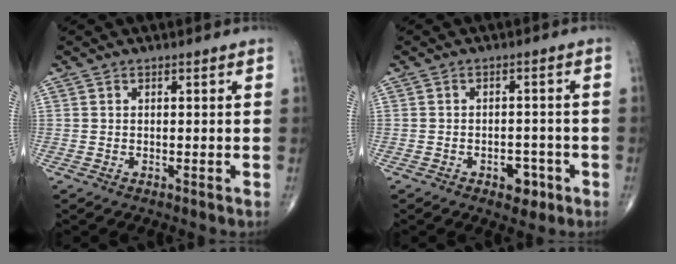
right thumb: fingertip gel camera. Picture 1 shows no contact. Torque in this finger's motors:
{"motor_torque": [2.61, 2.40, 0.17, -0.44, 0.03]}